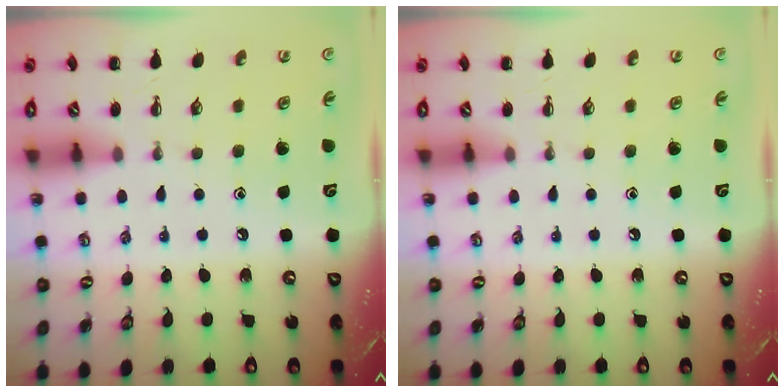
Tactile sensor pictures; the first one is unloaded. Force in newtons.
{"total": 0.0}